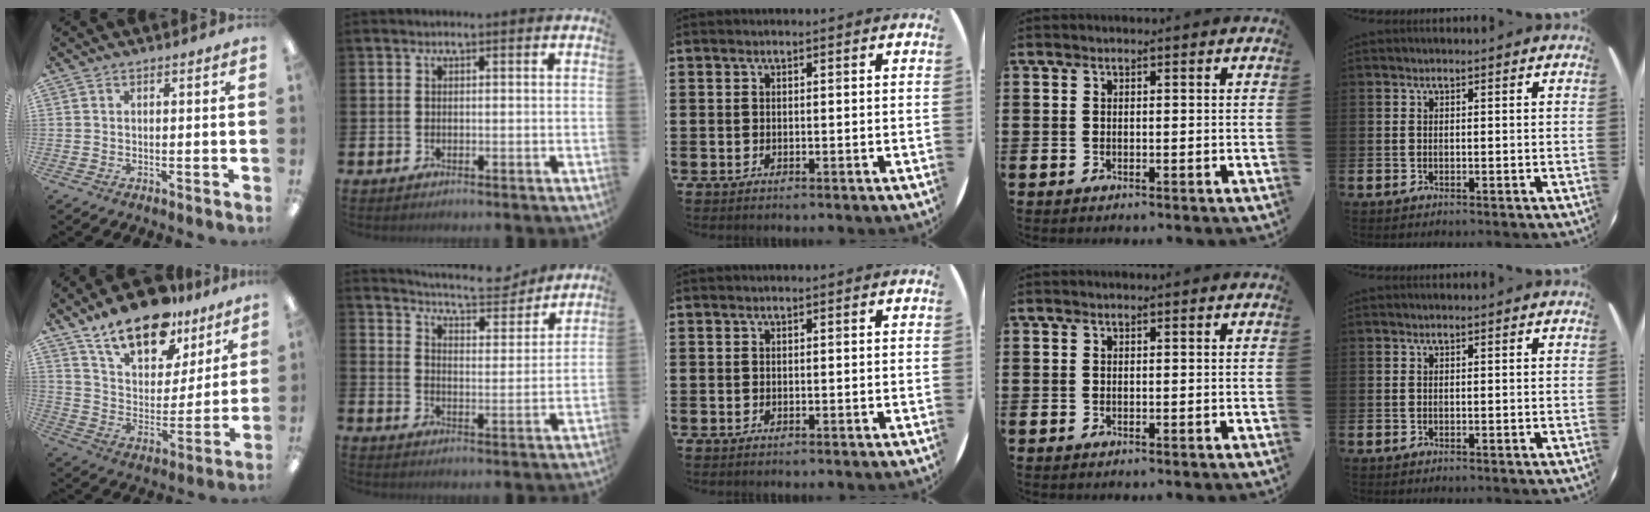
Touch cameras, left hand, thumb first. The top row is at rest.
{"thumb": {"total": 18.4, "force": [13.5, 8.7, 9.0], "torque": [-0.153, -0.076, 0.238]}, "index": {"total": 6.7, "force": [6.5, 0.8, 1.4], "torque": [-0.041, -0.045, 0.110]}}